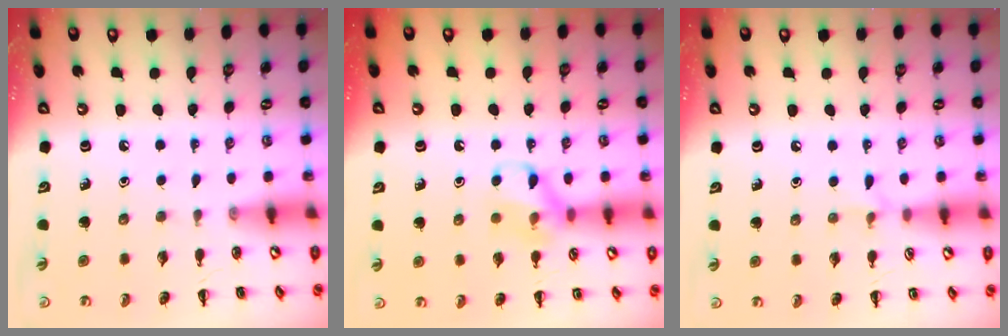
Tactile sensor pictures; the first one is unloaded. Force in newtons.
{"total": 10.5, "press": 10.4, "slide": 1.5}
{"total": 4.4, "press": 4.1, "slide": 1.6}